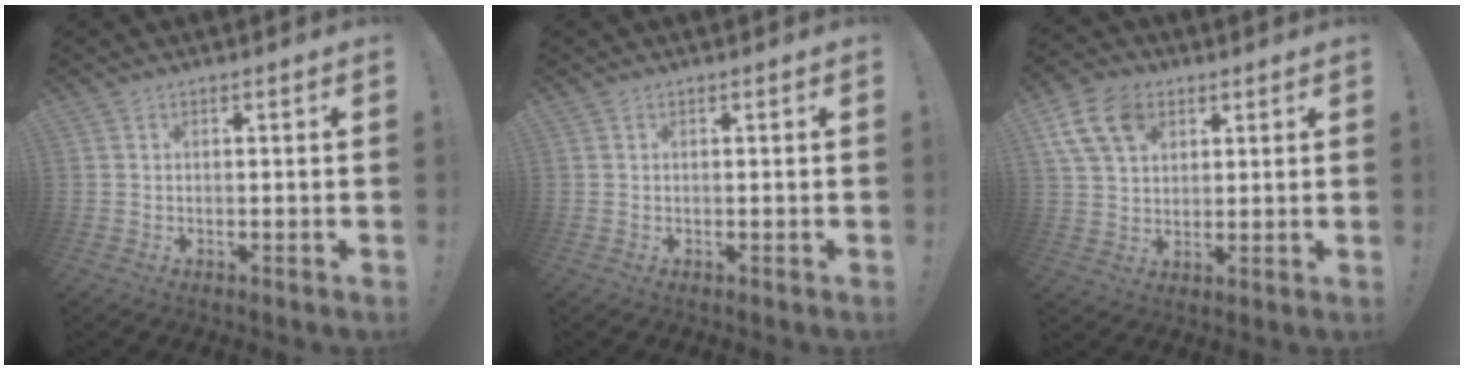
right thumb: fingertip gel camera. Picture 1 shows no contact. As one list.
[{"total": 0.0}, {"total": 12.7, "force": [5.9, 9.0, 6.8], "torque": [-0.126, -0.017, 0.118]}]